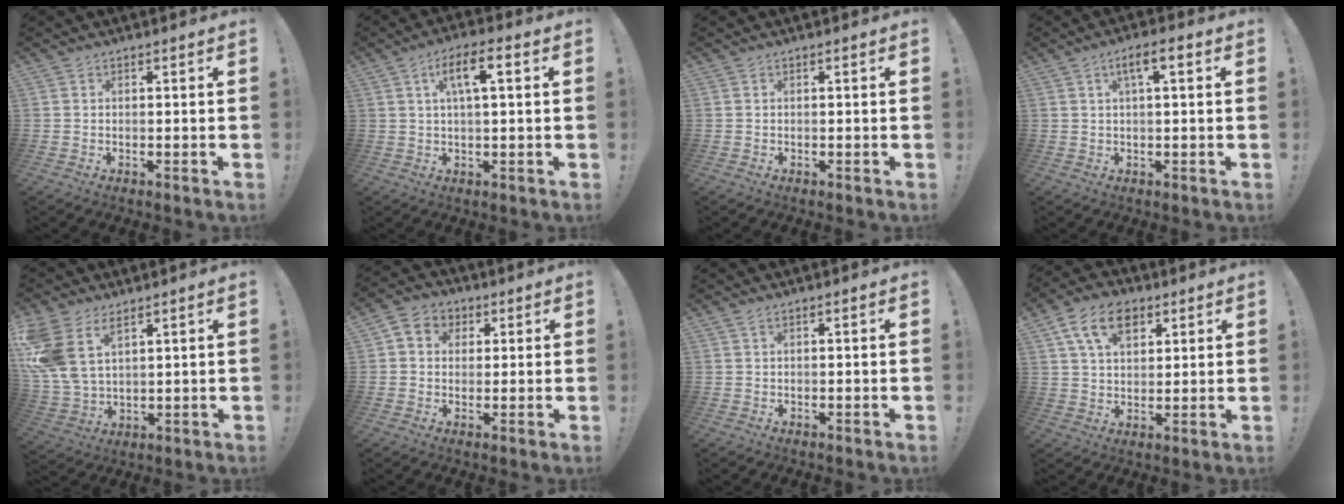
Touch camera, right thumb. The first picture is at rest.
{"total": 8.2, "force": [2.4, 2.4, 7.4], "torque": [-0.130, 0.009, 0.036]}
{"total": 0.0}
{"total": 5.2, "force": [1.5, 1.2, 4.8], "torque": [-0.082, 0.003, 0.020]}
{"total": 11.2, "force": [5.9, 6.6, 6.8], "torque": [-0.147, -0.035, 0.117]}
{"total": 6.2, "force": [1.2, 5.5, 2.5], "torque": [-0.034, 0.002, 0.025]}
{"total": 0.9, "force": [0.6, 0.2, 0.7], "torque": [-0.015, 0.002, 0.010]}
{"total": 12.4, "force": [5.9, 8.1, 7.2], "torque": [-0.116, -0.009, 0.111]}